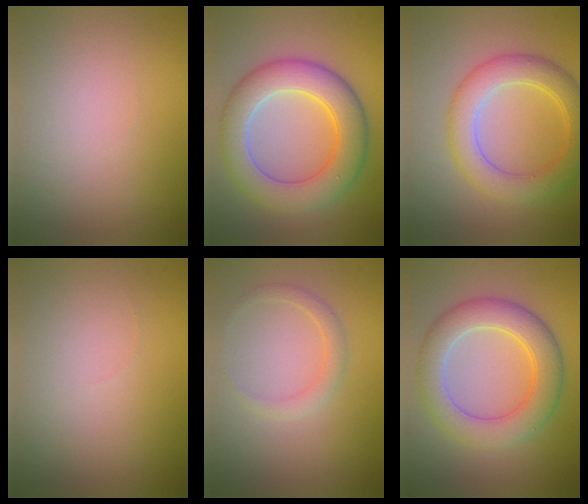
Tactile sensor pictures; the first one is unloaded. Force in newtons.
{"total": 7.5, "press": 7.5, "slide": 0.6}
{"total": 5.1, "press": 5.1, "slide": 0.2}
{"total": 0.0}
{"total": 1.6, "press": 1.6, "slide": 0.2}
{"total": 6.2, "press": 6.1, "slide": 0.5}